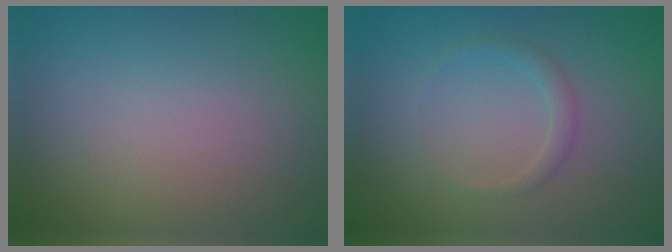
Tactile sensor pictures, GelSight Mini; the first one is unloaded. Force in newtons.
{"total": 1.2, "press": 1.2, "slide": 0.1}